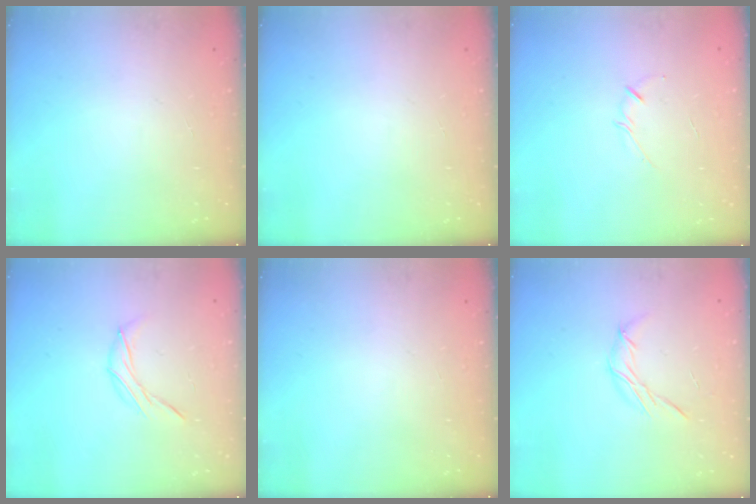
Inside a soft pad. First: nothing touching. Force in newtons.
{"total": 0.0}
{"total": 2.9, "press": 2.8, "slide": 0.6}
{"total": 6.7, "press": 6.6, "slide": 1.2}
{"total": 0.0}
{"total": 5.9, "press": 5.9, "slide": 0.3}